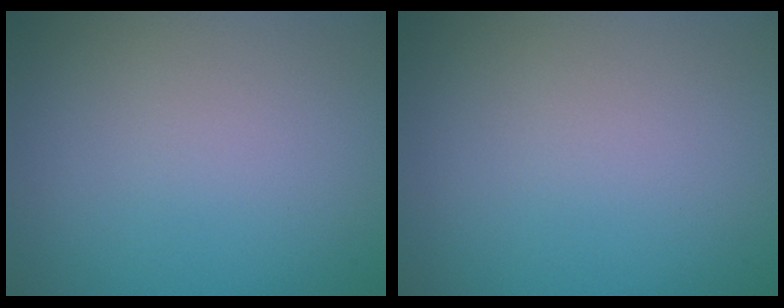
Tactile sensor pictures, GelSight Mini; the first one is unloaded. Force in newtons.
{"total": 0.0}